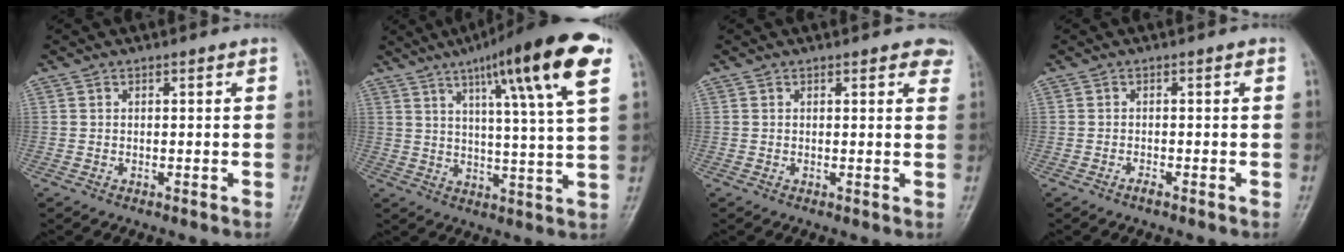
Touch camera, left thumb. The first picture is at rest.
{"total": 18.7, "force": [9.3, 2.2, 16.1], "torque": [-0.227, -0.022, 0.131]}
{"total": 3.4, "force": [2.5, 1.4, 1.8], "torque": [0.002, -0.006, 0.020]}
{"total": 1.0, "force": [-0.7, 0.2, 0.6], "torque": [-0.014, 0.003, -0.014]}